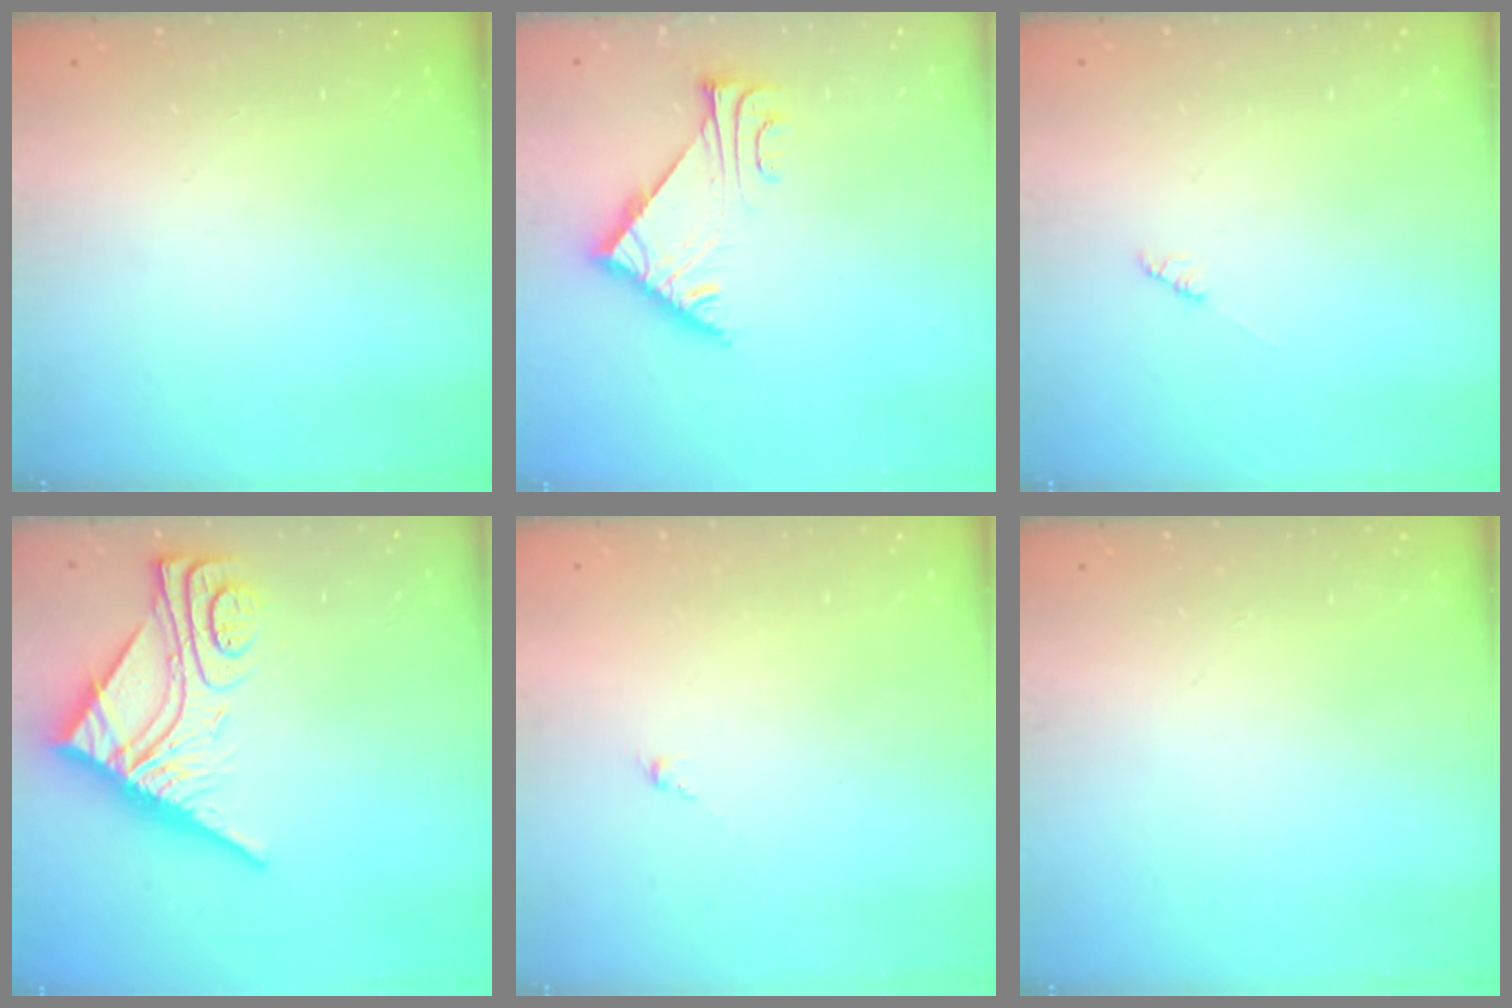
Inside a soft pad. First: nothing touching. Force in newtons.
{"total": 5.5, "press": 5.5, "slide": 0.9}
{"total": 1.4, "press": 1.4, "slide": 0.2}
{"total": 13.4, "press": 13.4, "slide": 1.1}
{"total": 0.0}
{"total": 0.0}